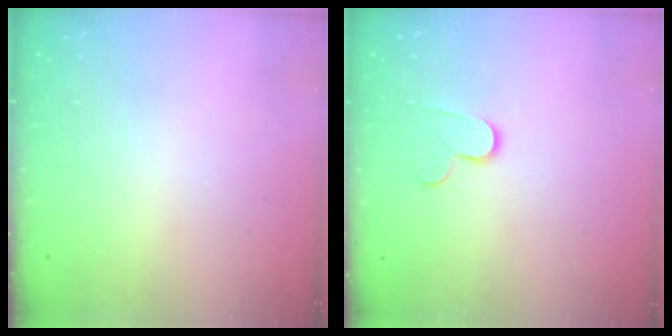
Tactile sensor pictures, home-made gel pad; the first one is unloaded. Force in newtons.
{"total": 7.1, "press": 7.1, "slide": 0.5}